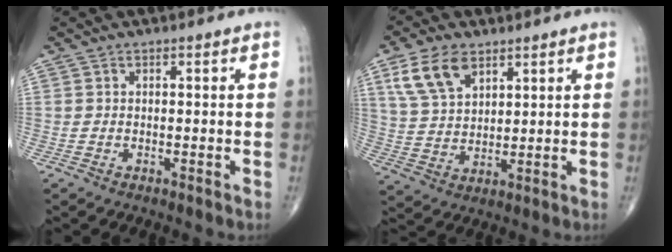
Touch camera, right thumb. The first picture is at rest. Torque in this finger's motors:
{"motor_torque": [-0.77, 0.93, 0.23, -0.08, 0.08]}